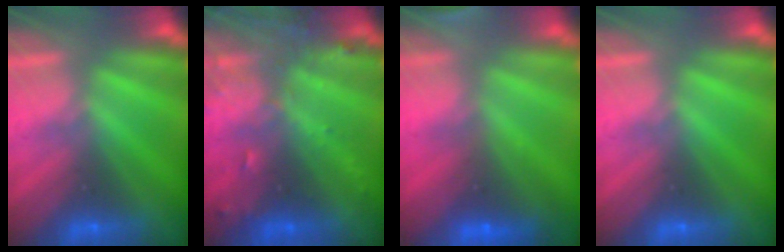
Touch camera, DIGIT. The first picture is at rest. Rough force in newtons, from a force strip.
{"total": 7.2}
{"total": 5.8}
{"total": 0.0}